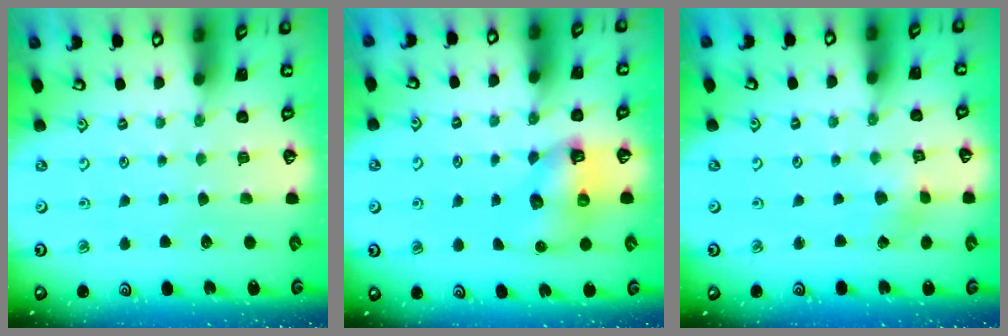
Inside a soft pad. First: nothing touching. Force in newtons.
{"total": 7.8, "press": 7.7, "slide": 1.0}
{"total": 2.0, "press": 2.0, "slide": 0.3}